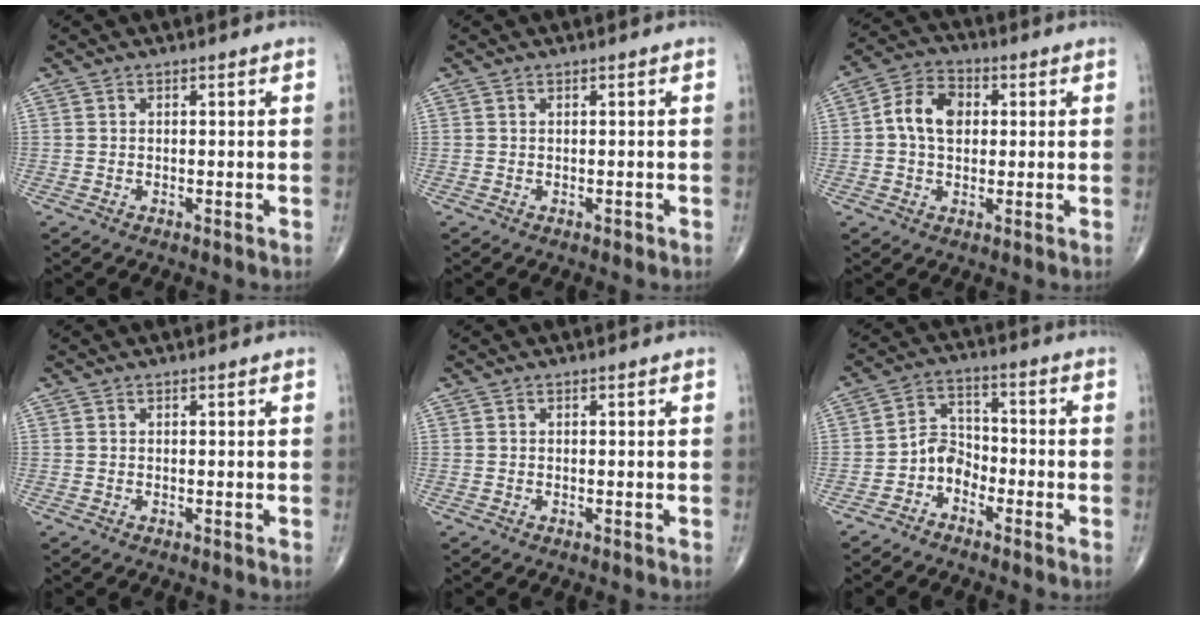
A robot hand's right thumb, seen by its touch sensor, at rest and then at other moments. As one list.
[{"total": 0.6, "force": [-0.2, 0.4, 0.4], "torque": [-0.003, 0.000, -0.003]}, {"total": 8.7, "force": [0.9, 6.2, 6.0], "torque": [-0.096, 0.020, 0.008]}, {"total": 0.0}, {"total": 0.0}, {"total": 5.4, "force": [-3.0, 3.9, 2.3], "torque": [-0.020, 0.034, -0.068]}]